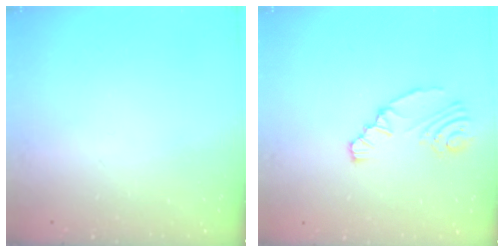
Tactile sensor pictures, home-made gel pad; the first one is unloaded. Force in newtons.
{"total": 6.9, "press": 5.3, "slide": 4.3}